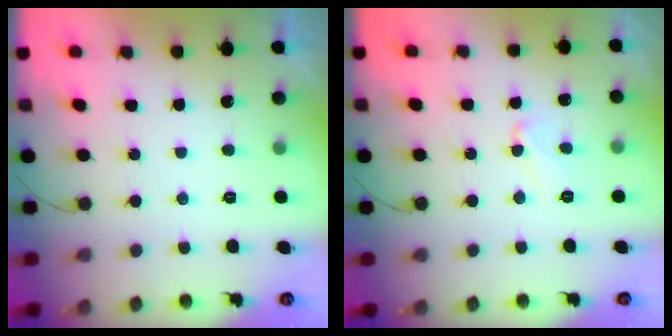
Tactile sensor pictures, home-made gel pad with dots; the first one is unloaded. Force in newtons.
{"total": 6.0, "press": 5.9, "slide": 0.4}